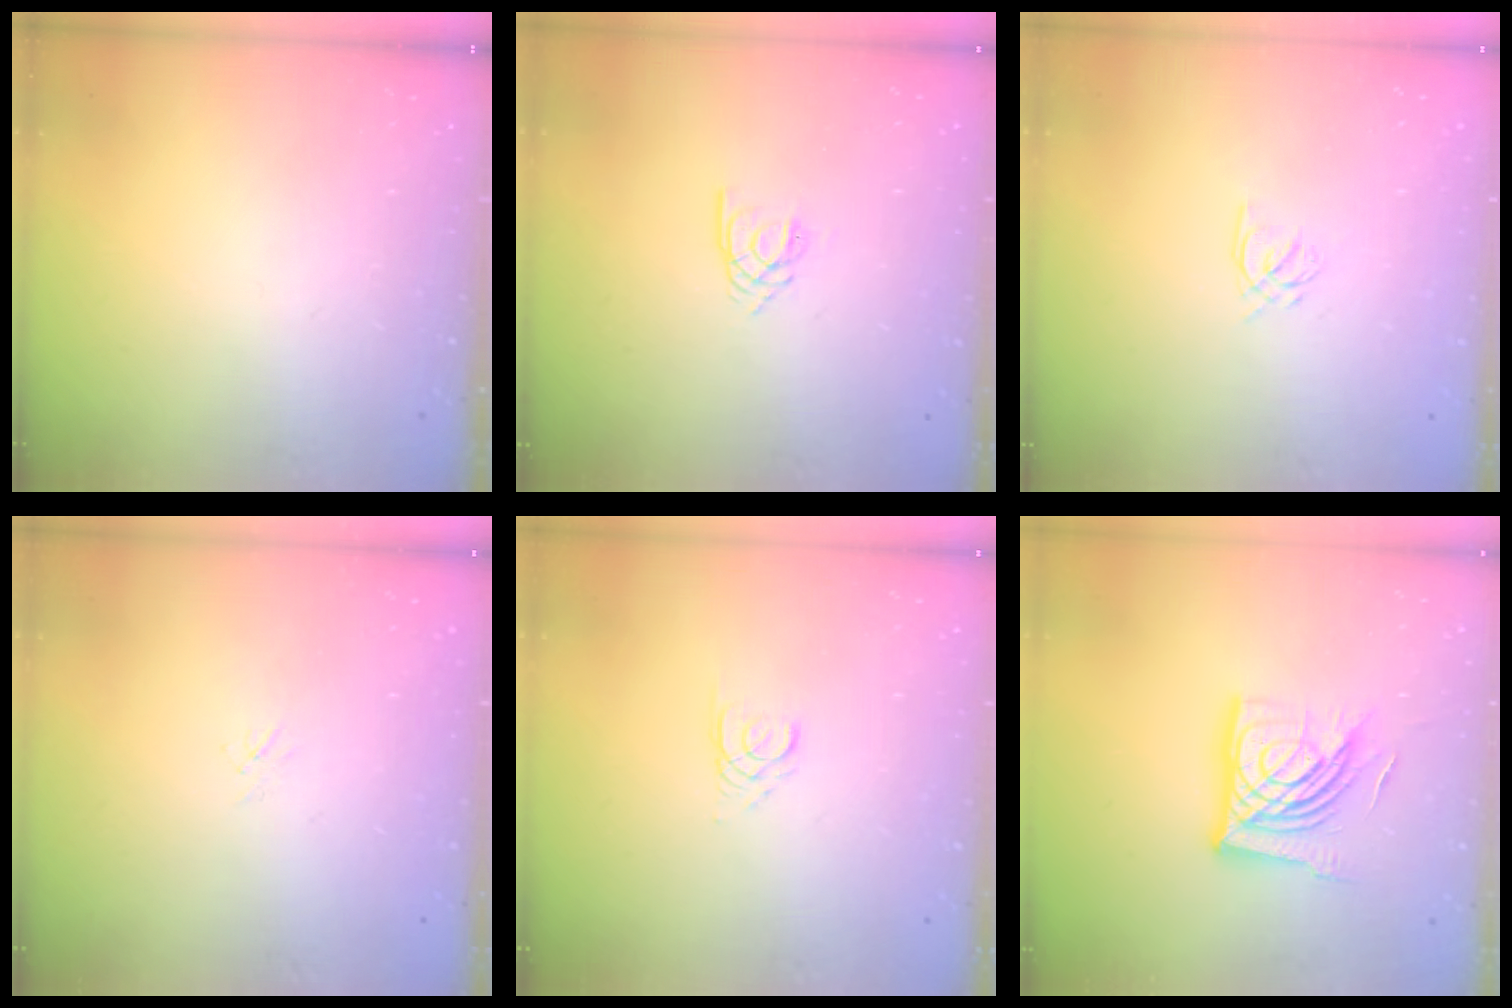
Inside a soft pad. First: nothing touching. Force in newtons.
{"total": 2.6, "press": 2.6, "slide": 0.3}
{"total": 2.4, "press": 2.4, "slide": 0.3}
{"total": 1.1, "press": 1.0, "slide": 0.3}
{"total": 2.6, "press": 2.6, "slide": 0.3}
{"total": 16.8, "press": 16.7, "slide": 1.7}